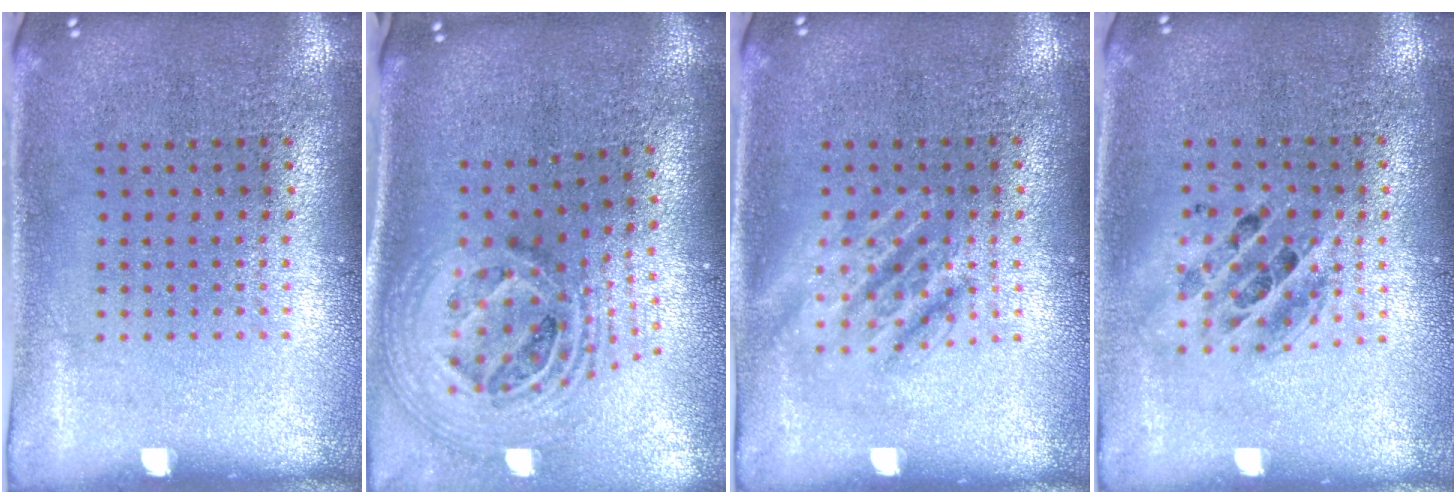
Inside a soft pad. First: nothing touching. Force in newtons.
{"total": 2.5, "press": 1.8, "slide": 1.7}
{"total": 1.3, "press": 1.3, "slide": 0.1}
{"total": 1.4, "press": 1.3, "slide": 0.7}